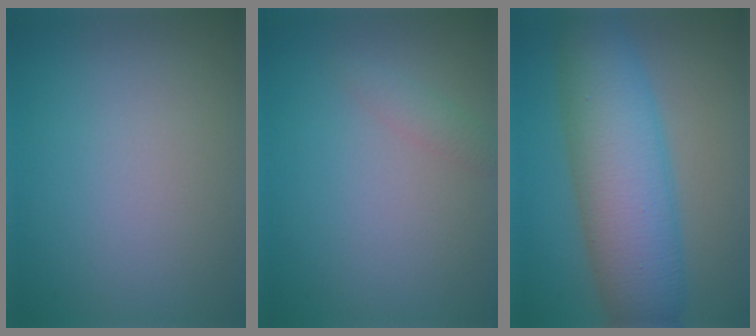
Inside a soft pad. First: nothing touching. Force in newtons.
{"total": 1.2, "press": 1.2, "slide": 0.1}
{"total": 9.3, "press": 9.3, "slide": 0.1}